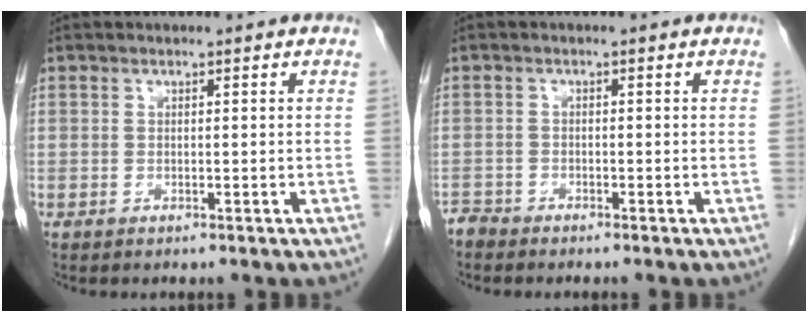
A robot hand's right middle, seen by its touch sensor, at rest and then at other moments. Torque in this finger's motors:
{"motor_torque": [0.02, -0.01, 0.00, 0.01]}